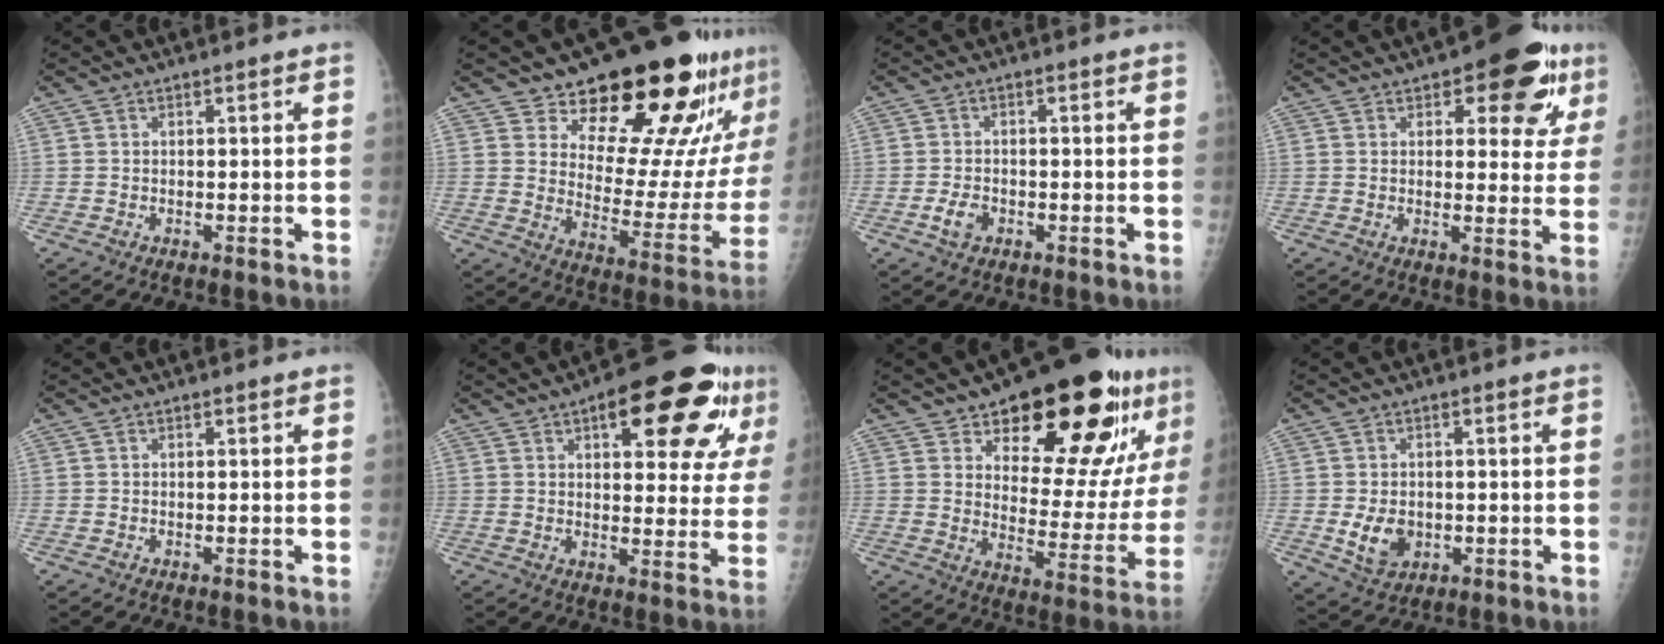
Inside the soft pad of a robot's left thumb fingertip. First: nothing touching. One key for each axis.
{"total": 23.1, "fx": 17.2, "fy": 8.7, "fz": 12.8, "tx": -0.129, "ty": -0.112, "tz": 0.239}
{"total": 3.1, "fx": -1.3, "fy": 2.1, "fz": 1.9, "tx": -0.033, "ty": 0.006, "tz": -0.023}
{"total": 12.1, "fx": 5.9, "fy": 5.8, "fz": 8.9, "tx": -0.060, "ty": -0.015, "tz": 0.067}
{"total": 0.0}
{"total": 19.1, "fx": 9.0, "fy": 7.2, "fz": 15.2, "tx": -0.174, "ty": -0.010, "tz": 0.119}
{"total": 24.9, "fx": 14.3, "fy": 10.1, "fz": 17.7, "tx": -0.196, "ty": -0.062, "tz": 0.209}
{"total": 6.0, "fx": -0.8, "fy": 4.6, "fz": 3.8, "tx": -0.051, "ty": -0.006, "tz": -0.003}